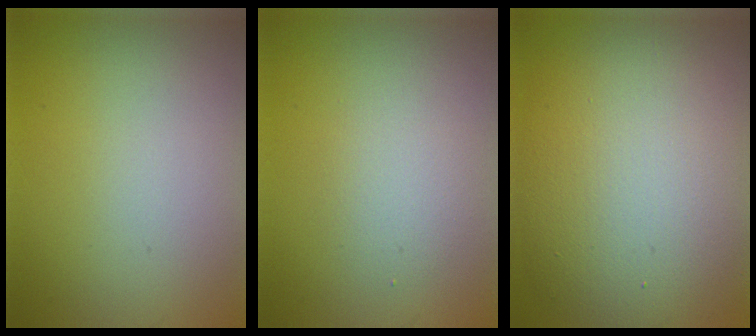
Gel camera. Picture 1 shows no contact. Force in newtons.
{"total": 2.0, "press": 2.0, "slide": 0.1}
{"total": 13.9, "press": 13.9, "slide": 0.5}